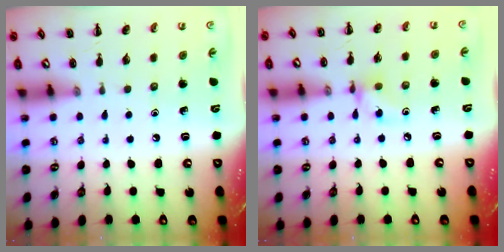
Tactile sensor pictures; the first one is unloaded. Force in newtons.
{"total": 5.3, "press": 5.2, "slide": 1.1}